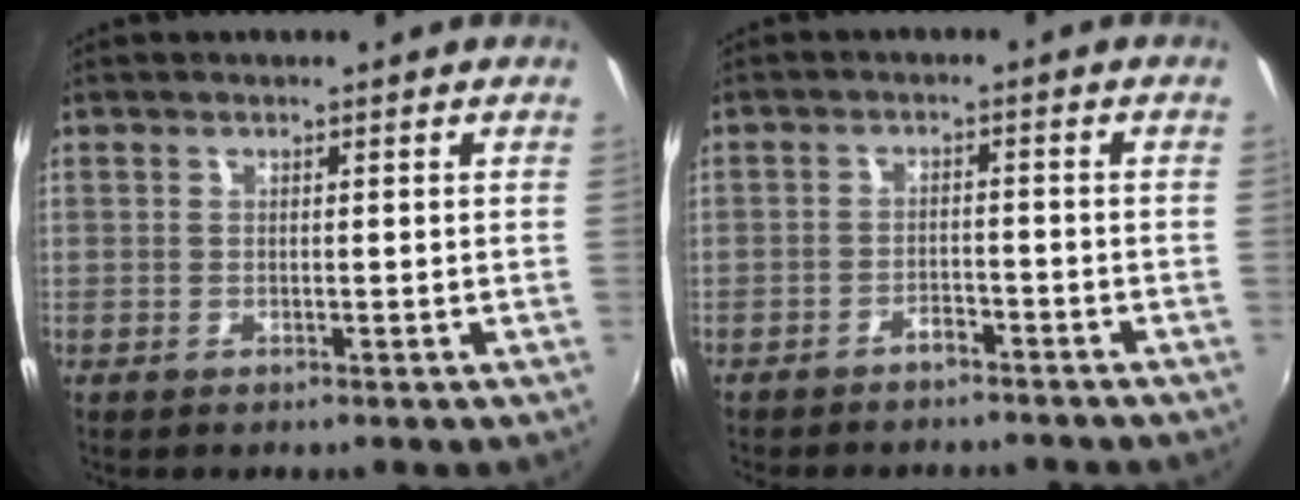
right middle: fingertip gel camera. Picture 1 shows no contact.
{"total": 4.5, "force": [-4.1, 1.4, 1.3], "torque": [-0.041, 0.000, -0.057]}